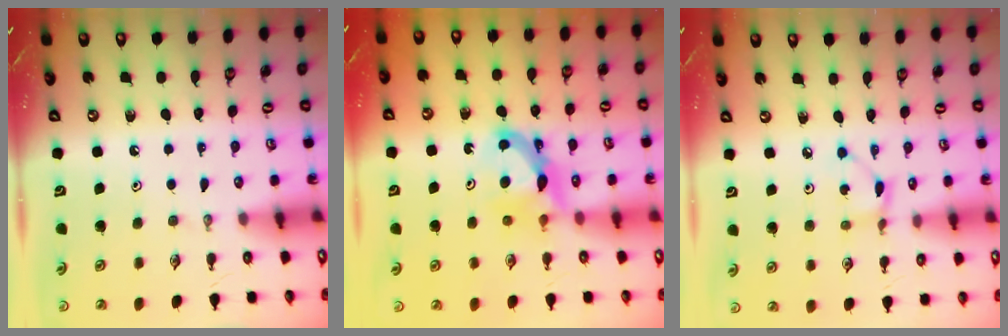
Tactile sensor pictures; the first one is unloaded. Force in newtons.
{"total": 8.0, "press": 8.0, "slide": 0.2}
{"total": 2.7, "press": 2.6, "slide": 0.3}